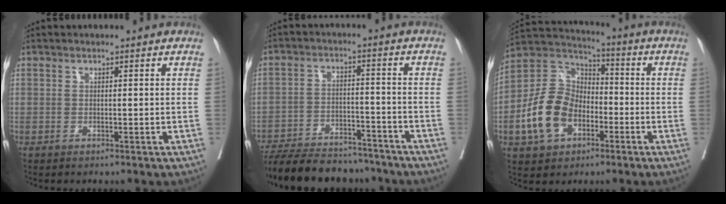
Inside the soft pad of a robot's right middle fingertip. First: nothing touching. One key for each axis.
{"total": 16.4, "fx": -14.7, "fy": 4.4, "fz": 5.7, "tx": -0.111, "ty": -0.006, "tz": -0.218}
{"total": 12.5, "fx": -4.3, "fy": 8.8, "fz": 7.8, "tx": -0.177, "ty": 0.023, "tz": -0.077}